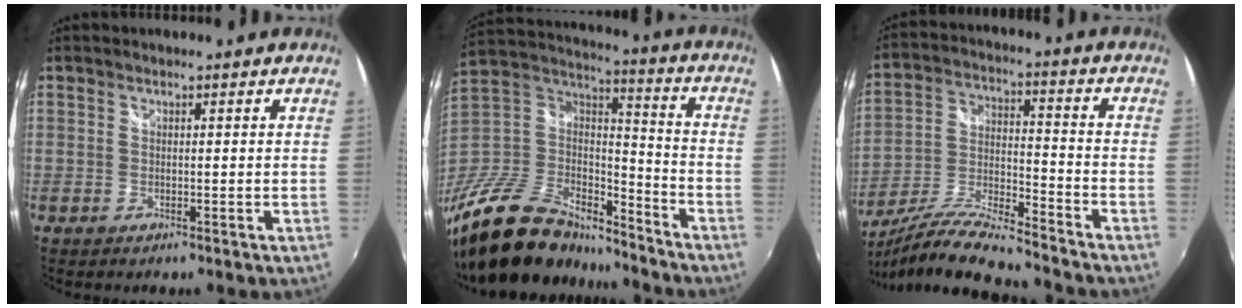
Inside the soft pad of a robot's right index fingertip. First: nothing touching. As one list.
[{"total": 27.3, "force": [-20.8, 12.3, 12.7], "torque": [-0.278, 0.011, -0.346]}, {"total": 10.8, "force": [-10.0, -0.5, 4.2], "torque": [-0.088, -0.007, -0.192]}]